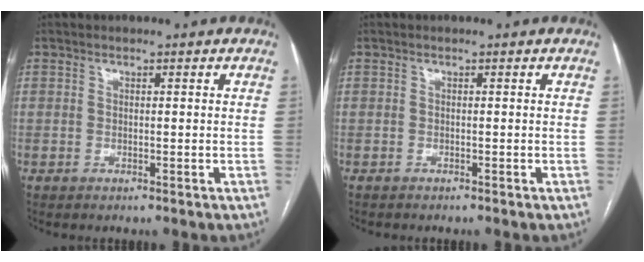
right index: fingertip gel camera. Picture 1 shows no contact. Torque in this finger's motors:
{"motor_torque": [-2.14, 0.00, -0.64, -0.21]}